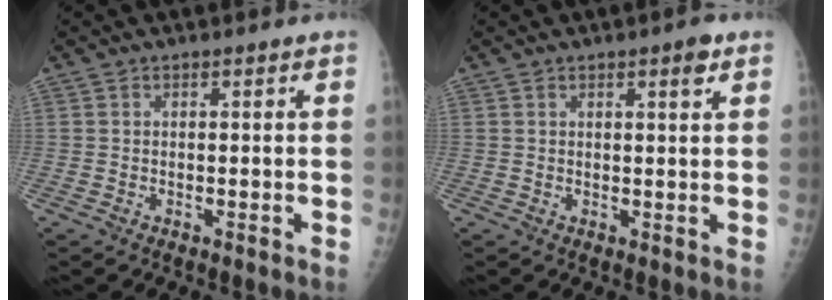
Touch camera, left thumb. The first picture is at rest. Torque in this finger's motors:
{"motor_torque": [-0.18, 0.20, 0.05, 0.09, 0.02]}